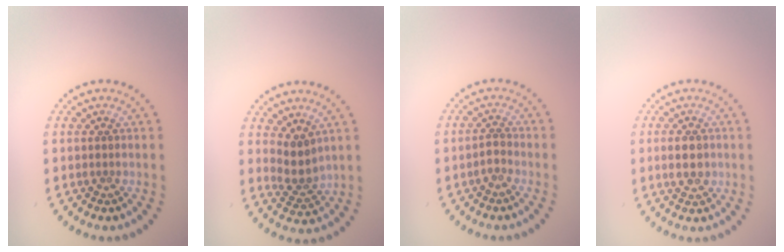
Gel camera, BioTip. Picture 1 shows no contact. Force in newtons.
{"total": 2.6, "press": 2.0, "slide": 1.6}
{"total": 1.0, "press": 0.9, "slide": 0.6}
{"total": 2.7, "press": 2.7, "slide": 0.2}